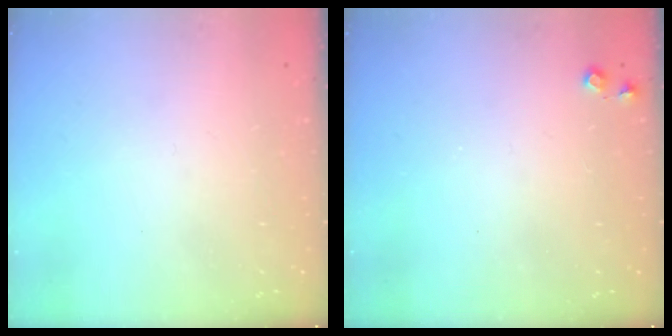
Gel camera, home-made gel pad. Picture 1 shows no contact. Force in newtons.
{"total": 5.2, "press": 5.1, "slide": 0.8}